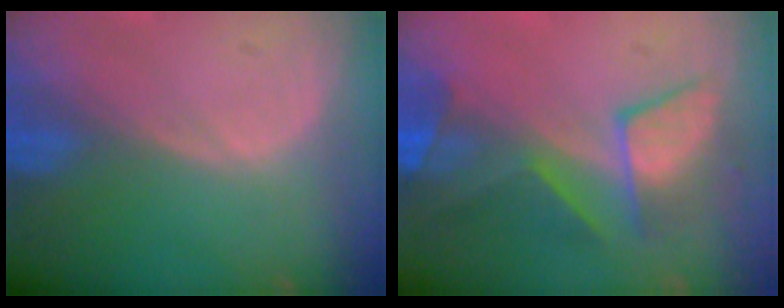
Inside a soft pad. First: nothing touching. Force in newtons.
{"total": 7.6, "press": 7.5, "slide": 1.1}